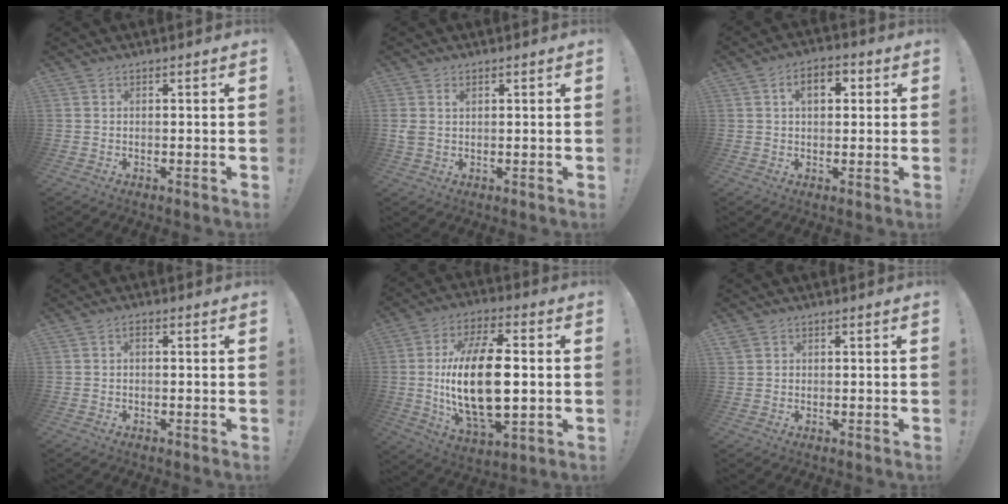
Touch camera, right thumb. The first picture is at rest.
{"total": 2.3, "force": [1.1, 1.5, 1.4], "torque": [-0.018, 0.000, 0.017]}
{"total": 6.6, "force": [1.6, 4.2, 4.8], "torque": [-0.068, 0.007, 0.025]}
{"total": 1.0, "force": [-0.5, 0.4, 0.7], "torque": [-0.017, 0.004, -0.009]}
{"total": 22.7, "force": [0.0, 10.7, 20.0], "torque": [-0.391, -0.006, -0.002]}
{"total": 1.9, "force": [1.1, 1.5, 0.5], "torque": [-0.008, -0.002, 0.022]}